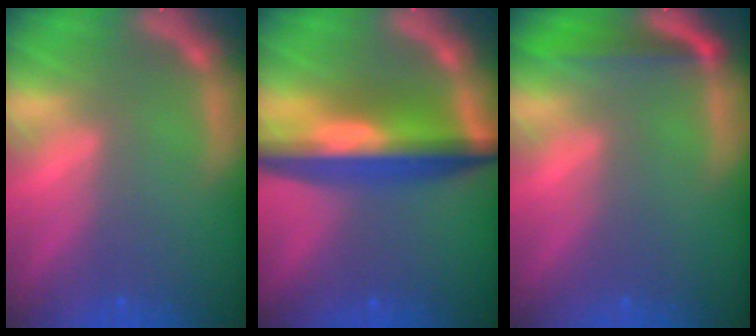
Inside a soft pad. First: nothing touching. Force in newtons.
{"total": 9.0}
{"total": 3.0}